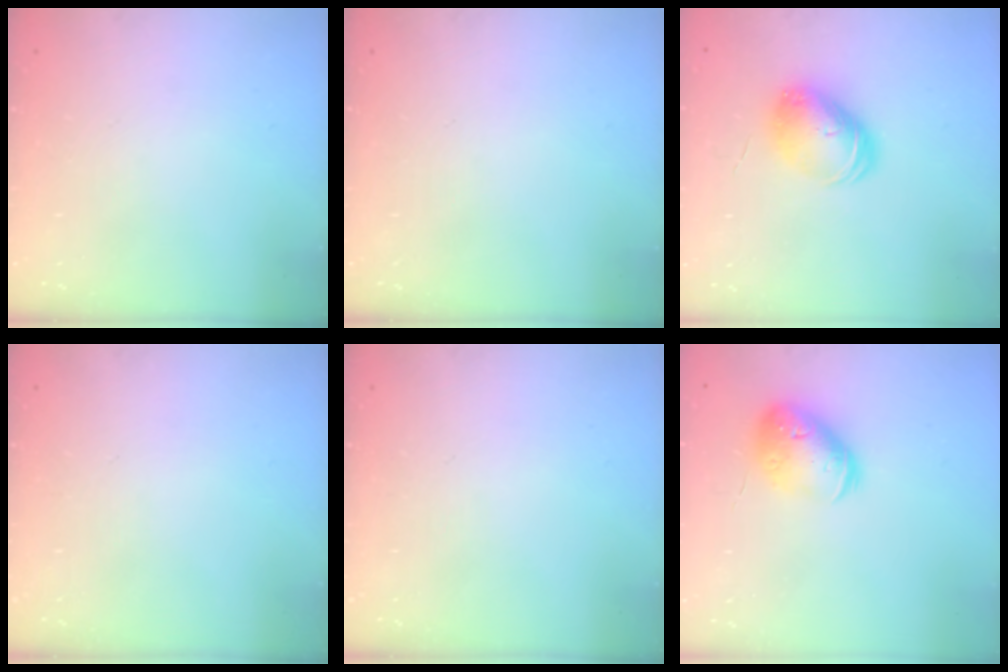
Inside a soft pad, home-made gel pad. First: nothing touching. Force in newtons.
{"total": 0.0}
{"total": 9.1, "press": 9.1, "slide": 0.1}
{"total": 0.0}
{"total": 0.0}
{"total": 15.1, "press": 15.0, "slide": 1.6}